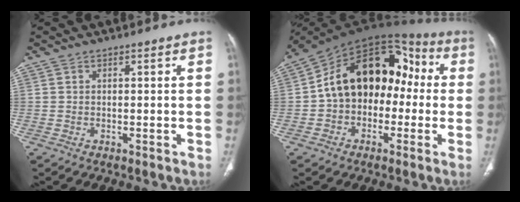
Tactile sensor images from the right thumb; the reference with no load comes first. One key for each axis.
{"total": 18.6, "fx": -0.4, "fy": 13.1, "fz": 13.2, "tx": -0.159, "ty": 0.062, "tz": -0.019}